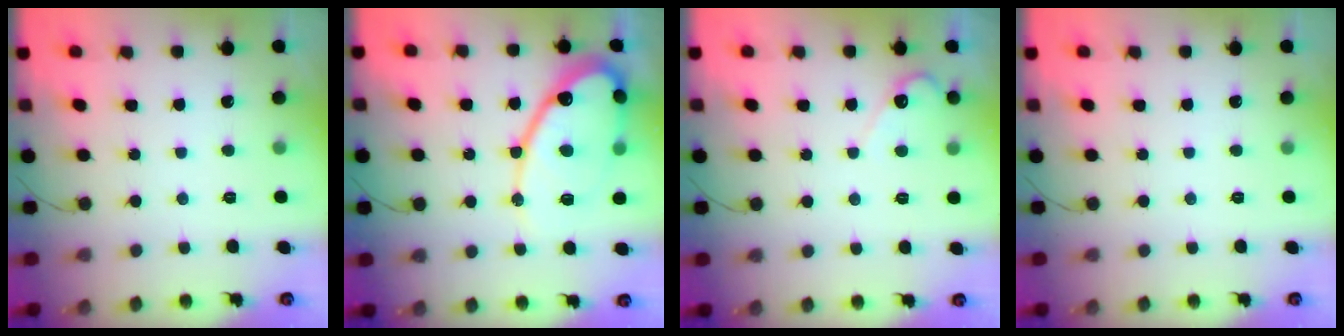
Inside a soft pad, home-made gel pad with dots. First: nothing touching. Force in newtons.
{"total": 18.2, "press": 18.1, "slide": 1.8}
{"total": 3.0, "press": 3.0, "slide": 0.2}
{"total": 0.0}